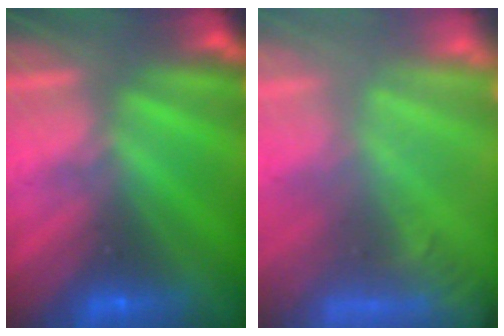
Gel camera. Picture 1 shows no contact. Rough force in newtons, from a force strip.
{"total": 6.1}